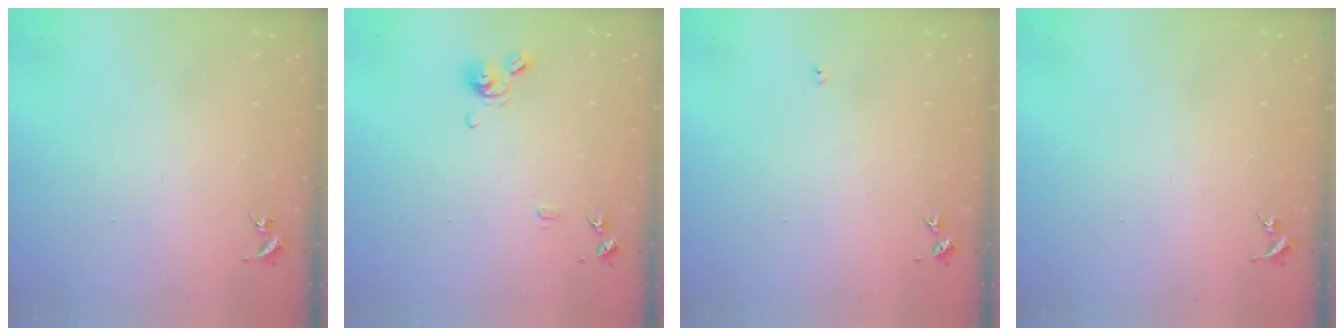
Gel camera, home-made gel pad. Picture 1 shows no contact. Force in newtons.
{"total": 9.4, "press": 9.4, "slide": 0.9}
{"total": 3.0, "press": 3.0, "slide": 0.4}
{"total": 0.0}